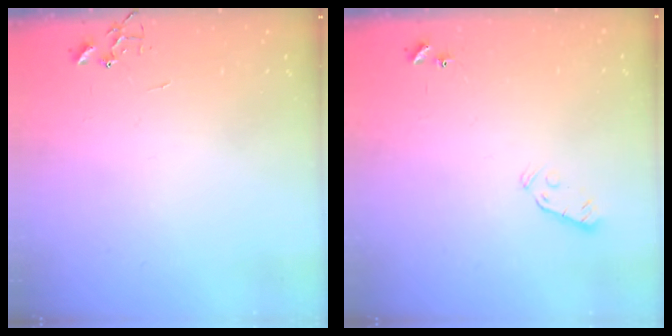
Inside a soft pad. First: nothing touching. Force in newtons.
{"total": 3.8, "press": 3.7, "slide": 0.9}